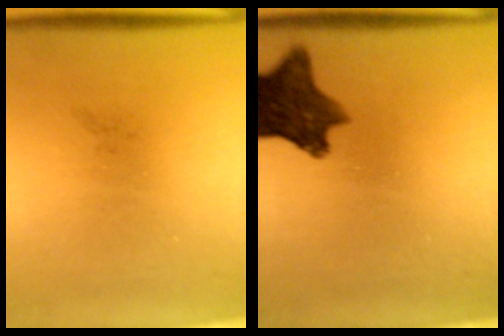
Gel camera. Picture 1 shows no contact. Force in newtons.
{"total": 9.9}